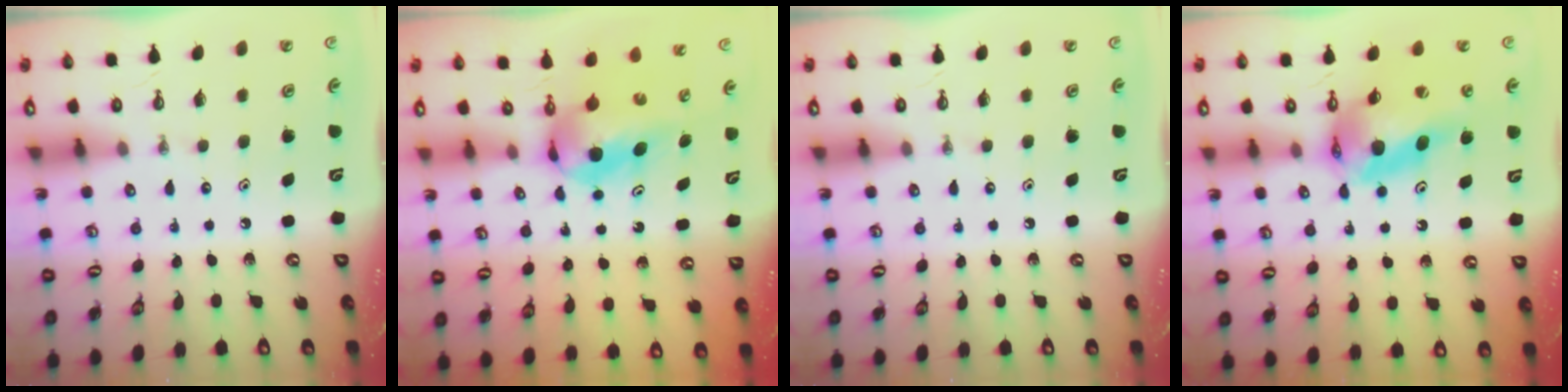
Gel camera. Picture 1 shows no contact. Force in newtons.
{"total": 5.3, "press": 4.9, "slide": 2.0}
{"total": 0.0}
{"total": 15.9, "press": 15.7, "slide": 2.0}